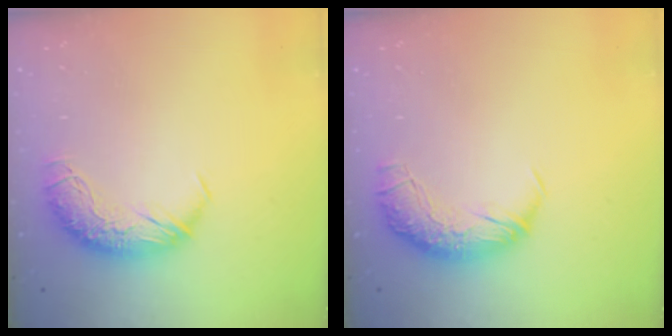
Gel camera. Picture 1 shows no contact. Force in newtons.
{"total": 2.5, "press": 1.2, "slide": 2.2}